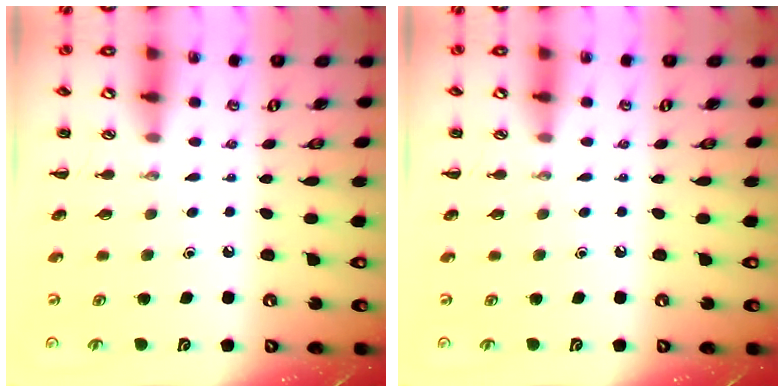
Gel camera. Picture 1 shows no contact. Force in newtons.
{"total": 0.0}